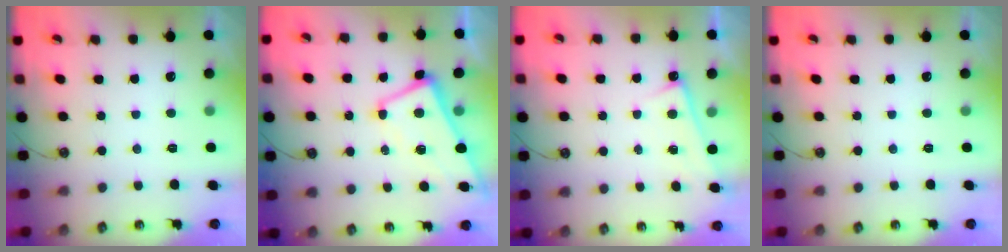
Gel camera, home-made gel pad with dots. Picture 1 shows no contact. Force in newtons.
{"total": 1.3, "press": 1.1, "slide": 0.7}
{"total": 1.8, "press": 1.8, "slide": 0.3}
{"total": 0.0}